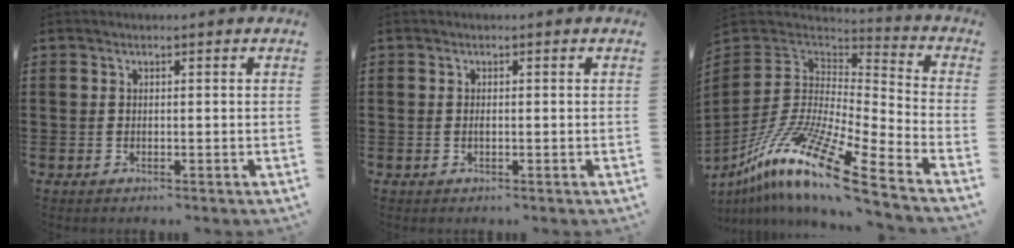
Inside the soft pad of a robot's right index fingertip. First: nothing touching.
{"total": 0.5, "force": [-0.1, 0.2, 0.5], "torque": [-0.011, -0.002, -0.002]}
{"total": 15.5, "force": [-10.6, 1.7, 11.2], "torque": [-0.229, 0.015, -0.204]}